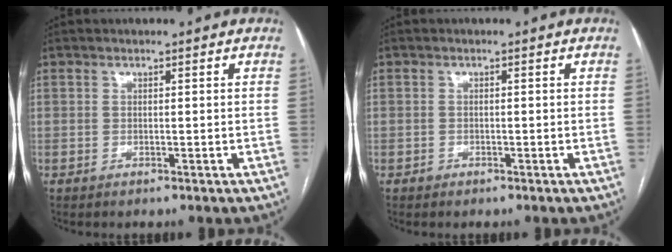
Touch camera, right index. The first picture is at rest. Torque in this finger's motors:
{"motor_torque": [-0.10, 0.00, -0.65, -0.21]}